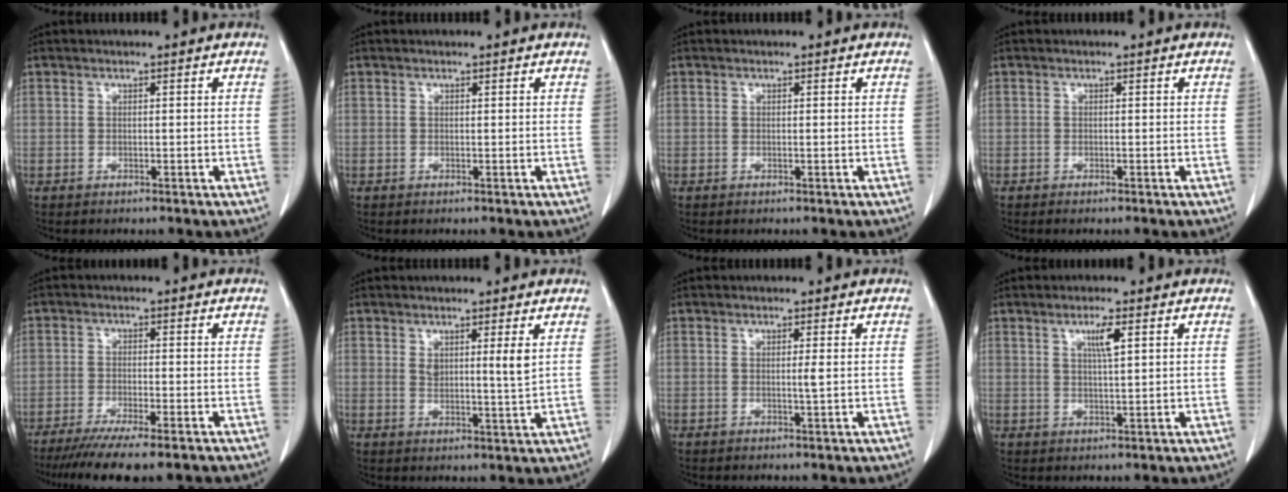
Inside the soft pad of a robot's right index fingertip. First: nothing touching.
{"total": 0.0}
{"total": 0.0}
{"total": 0.8, "force": [-0.7, 0.0, 0.5], "torque": [-0.007, -0.002, -0.009]}
{"total": 12.1, "force": [-9.7, 1.0, 7.2], "torque": [-0.097, -0.027, -0.146]}
{"total": 3.7, "force": [1.7, 0.0, 3.4], "torque": [-0.058, -0.010, 0.027]}
{"total": 1.1, "force": [0.1, -0.3, 1.1], "torque": [-0.020, -0.002, -0.001]}
{"total": 3.3, "force": [1.4, 0.1, 3.0], "torque": [-0.053, -0.002, 0.024]}